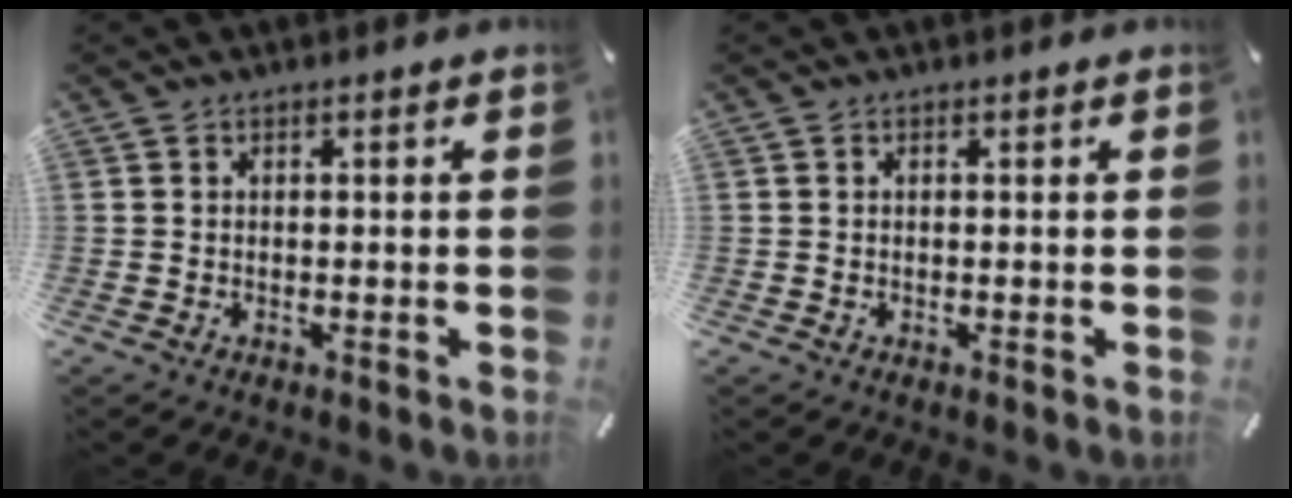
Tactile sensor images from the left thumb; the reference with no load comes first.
{"total": 0.0}